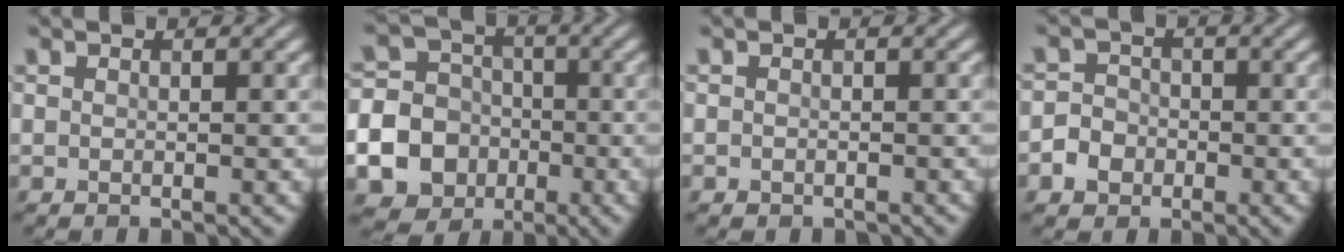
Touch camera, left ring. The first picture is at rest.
{"total": 20.4, "force": [-6.6, 18.9, 3.8], "torque": [-0.135, -0.053, -0.139]}
{"total": 0.5, "force": [-0.3, 0.4, 0.1], "torque": [0.002, -0.004, -0.005]}
{"total": 3.0, "force": [-1.2, 2.6, 1.0], "torque": [0.000, 0.001, -0.028]}